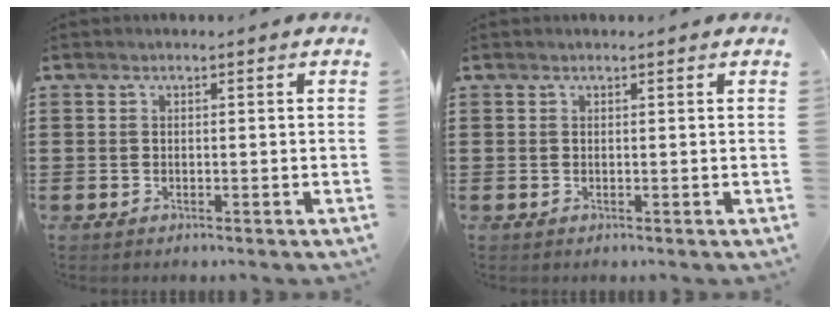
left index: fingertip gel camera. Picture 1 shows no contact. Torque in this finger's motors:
{"motor_torque": [0.02, -0.02, 0.00, 0.00]}